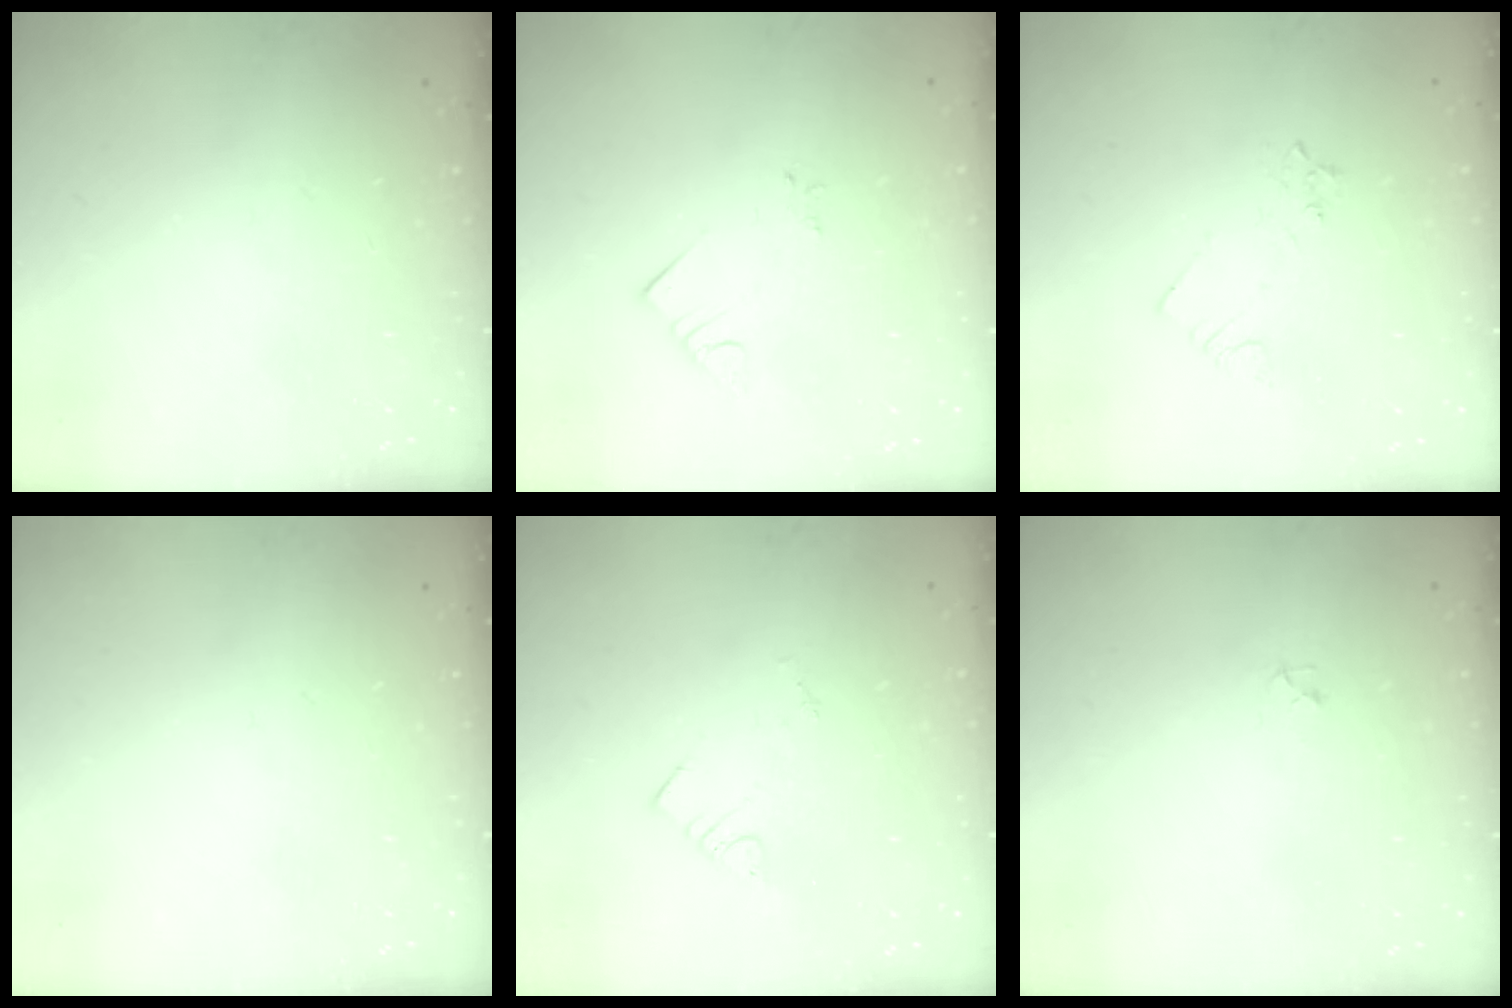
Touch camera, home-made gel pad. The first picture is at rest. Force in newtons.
{"total": 2.7, "press": 2.7, "slide": 0.2}
{"total": 2.5, "press": 2.4, "slide": 0.4}
{"total": 0.0}
{"total": 2.1, "press": 2.0, "slide": 0.4}
{"total": 2.8, "press": 2.7, "slide": 0.4}